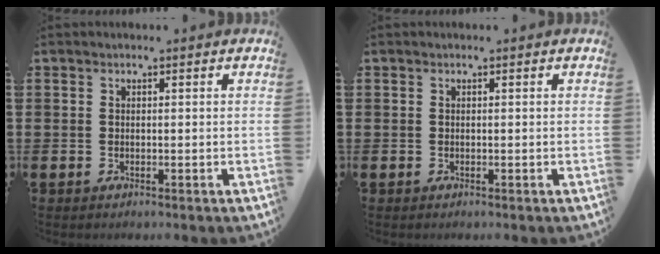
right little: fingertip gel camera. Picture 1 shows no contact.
{"total": 0.0}